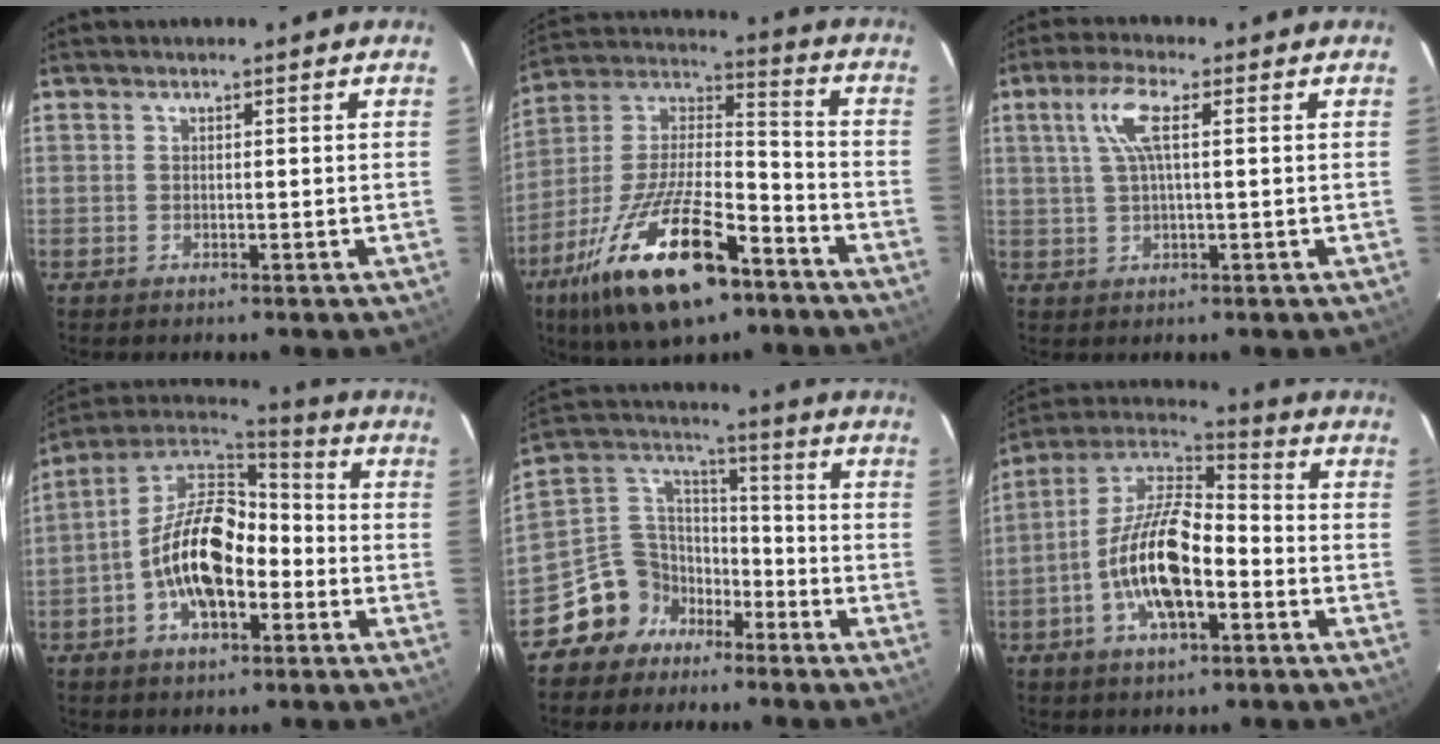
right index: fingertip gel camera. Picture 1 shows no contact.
{"total": 23.8, "force": [-13.7, 8.7, 17.4], "torque": [-0.337, -0.024, -0.236]}
{"total": 6.1, "force": [1.6, 1.1, 5.7], "torque": [-0.116, 0.008, 0.034]}
{"total": 15.3, "force": [-4.3, 8.3, 12.1], "torque": [-0.235, 0.018, -0.081]}
{"total": 10.5, "force": [-7.0, 7.7, 1.4], "torque": [-0.047, 0.061, -0.131]}
{"total": 15.2, "force": [-4.9, 6.2, 13.0], "torque": [-0.262, 0.004, -0.097]}